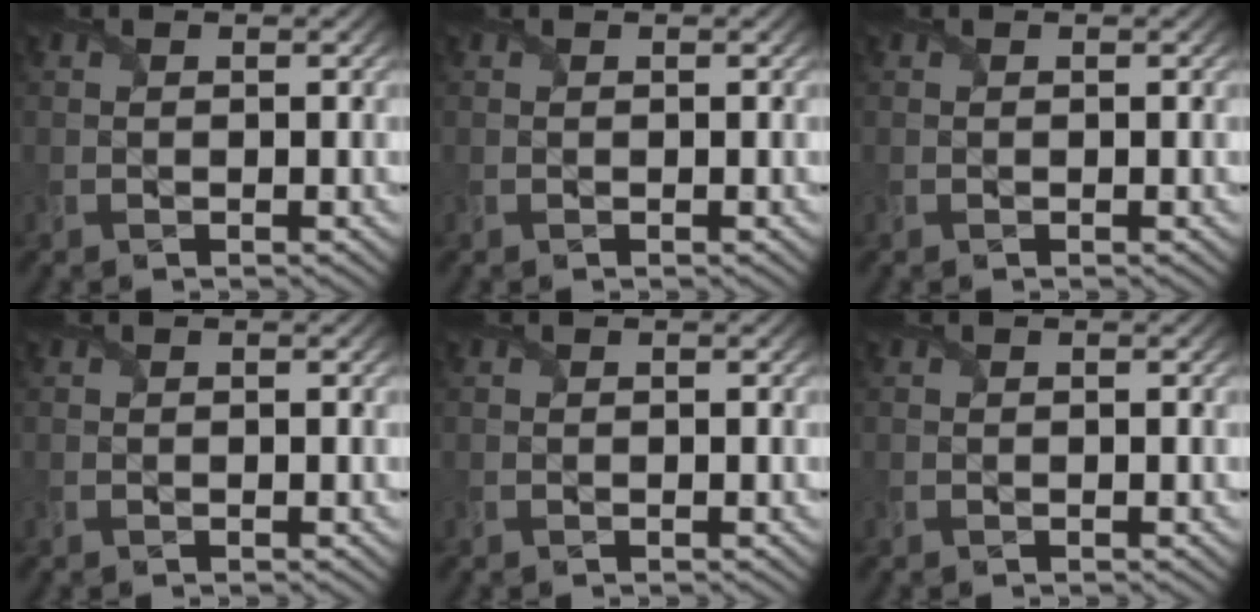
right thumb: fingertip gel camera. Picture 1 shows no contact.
{"total": 0.0}
{"total": 0.0}
{"total": 0.0}
{"total": 0.0}
{"total": 0.0}